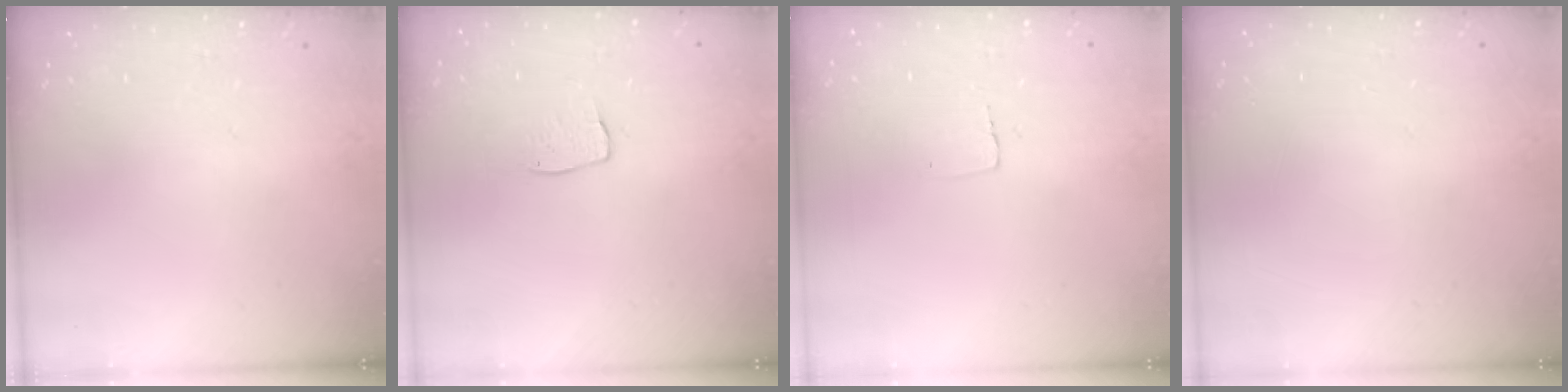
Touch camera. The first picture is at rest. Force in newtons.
{"total": 5.0, "press": 5.0, "slide": 0.3}
{"total": 2.3, "press": 2.3, "slide": 0.1}
{"total": 0.0}